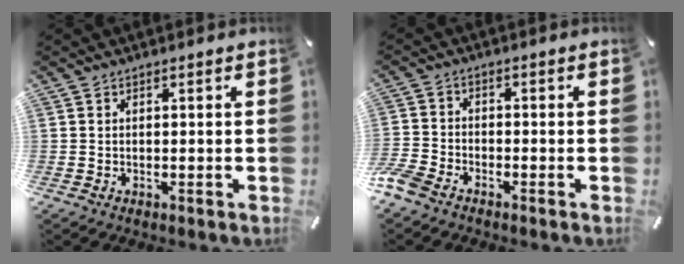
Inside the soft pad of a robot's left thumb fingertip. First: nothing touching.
{"total": 4.3, "force": [-3.4, 2.1, 1.7], "torque": [-0.059, 0.008, -0.072]}